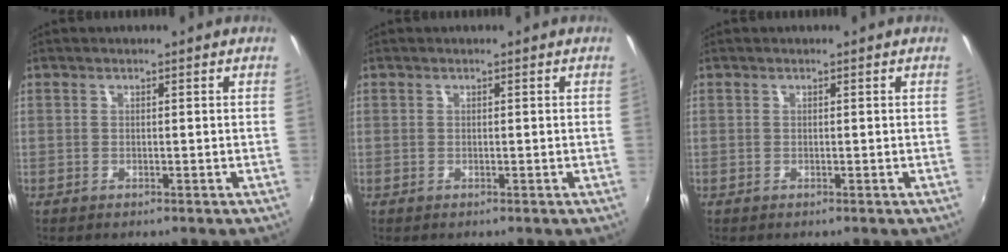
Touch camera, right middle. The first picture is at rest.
{"total": 0.0}
{"total": 0.0}